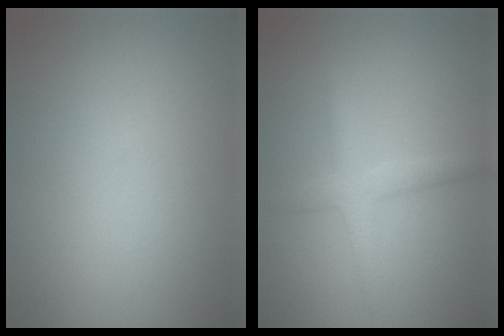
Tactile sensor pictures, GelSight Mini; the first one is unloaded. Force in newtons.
{"total": 2.3, "press": 2.3, "slide": 0.0}